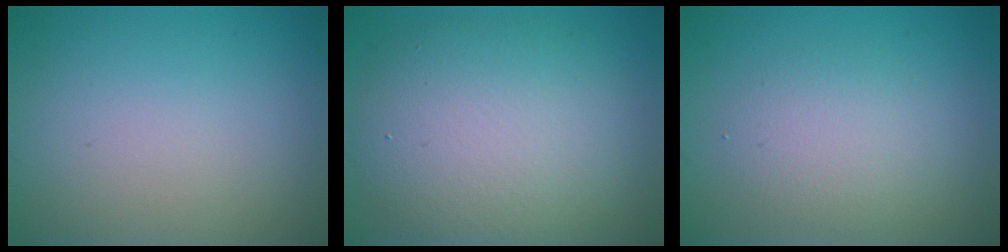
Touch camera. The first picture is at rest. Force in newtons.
{"total": 8.6, "press": 8.6, "slide": 0.3}
{"total": 2.8, "press": 2.8, "slide": 0.2}